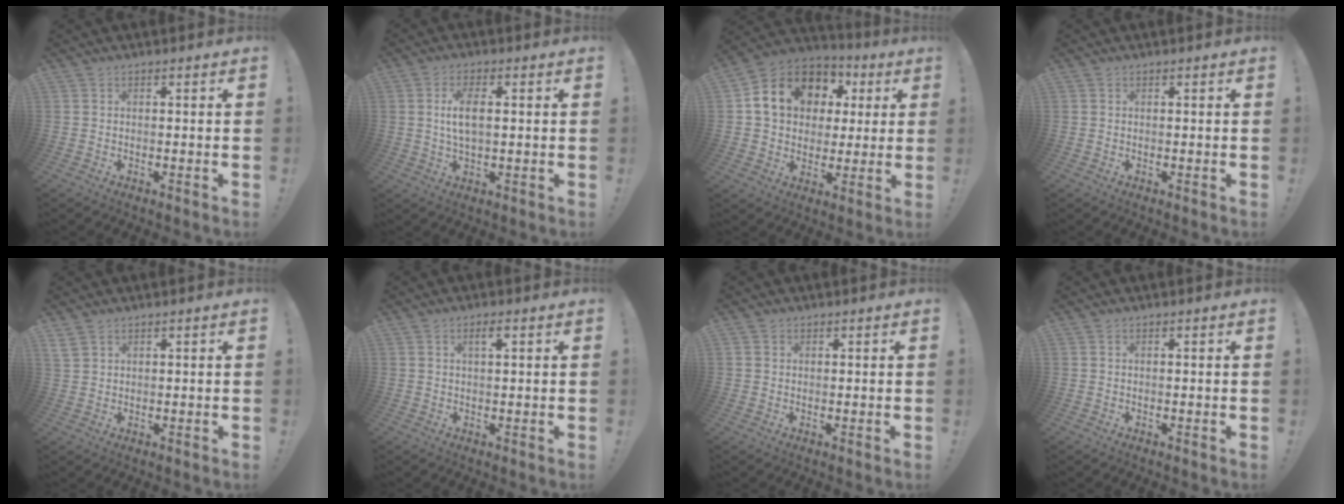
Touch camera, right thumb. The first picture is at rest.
{"total": 6.8, "force": [1.0, 2.8, 6.1], "torque": [-0.108, -0.001, 0.015]}
{"total": 16.2, "force": [5.7, 12.6, 8.5], "torque": [-0.134, -0.013, 0.115]}
{"total": 0.0}
{"total": 3.2, "force": [2.1, 1.8, 1.5], "torque": [-0.028, -0.005, 0.041]}
{"total": 2.3, "force": [1.0, 0.4, 2.1], "torque": [-0.032, -0.001, 0.011]}
{"total": 1.3, "force": [0.6, 1.2, 0.1], "torque": [-0.001, 0.002, 0.010]}
{"total": 0.0}